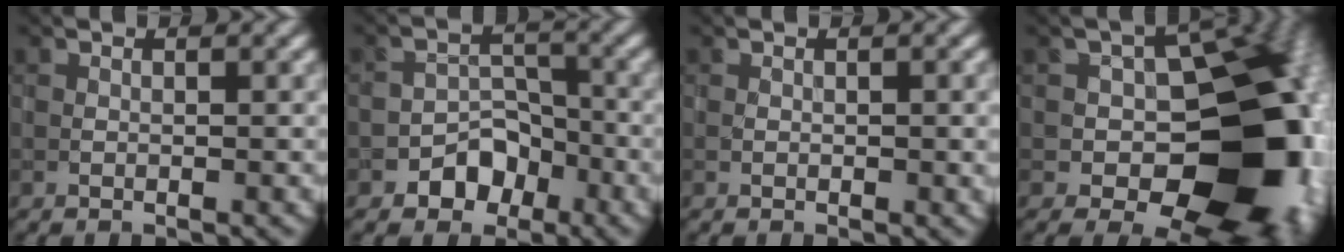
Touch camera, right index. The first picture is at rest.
{"total": 4.0, "force": [-2.5, 2.8, 1.4], "torque": [-0.006, 0.012, -0.040]}
{"total": 1.0, "force": [0.0, 0.5, 0.9], "torque": [-0.016, -0.002, 0.003]}
{"total": 18.0, "force": [-3.6, 12.0, 12.9], "torque": [-0.104, 0.015, -0.047]}